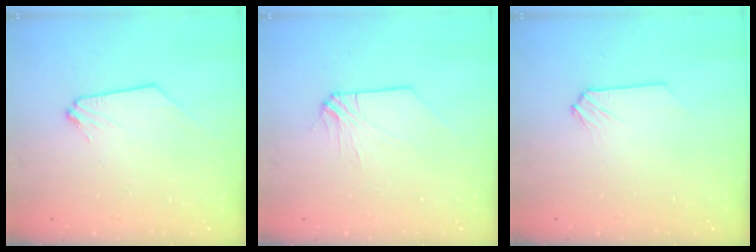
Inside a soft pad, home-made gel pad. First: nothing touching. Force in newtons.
{"total": 0.0}
{"total": 0.0}